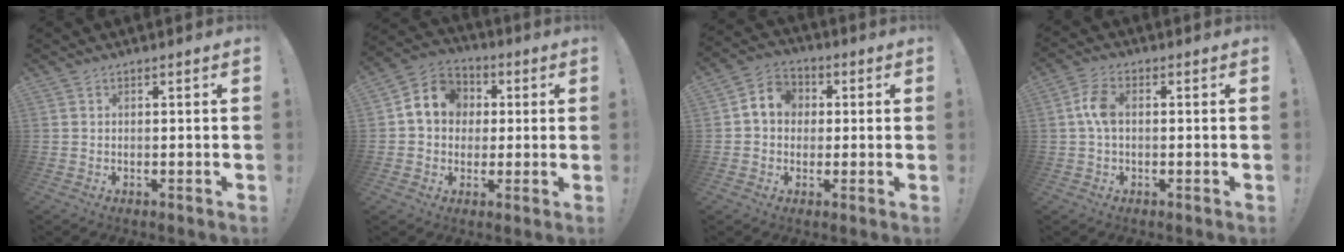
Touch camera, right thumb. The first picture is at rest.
{"total": 10.4, "force": [2.0, 9.1, 4.6], "torque": [-0.068, 0.008, 0.045]}
{"total": 7.4, "force": [0.9, 6.5, 3.2], "torque": [-0.052, 0.015, 0.022]}
{"total": 6.2, "force": [0.2, 3.4, 5.2], "torque": [-0.101, 0.010, 0.004]}